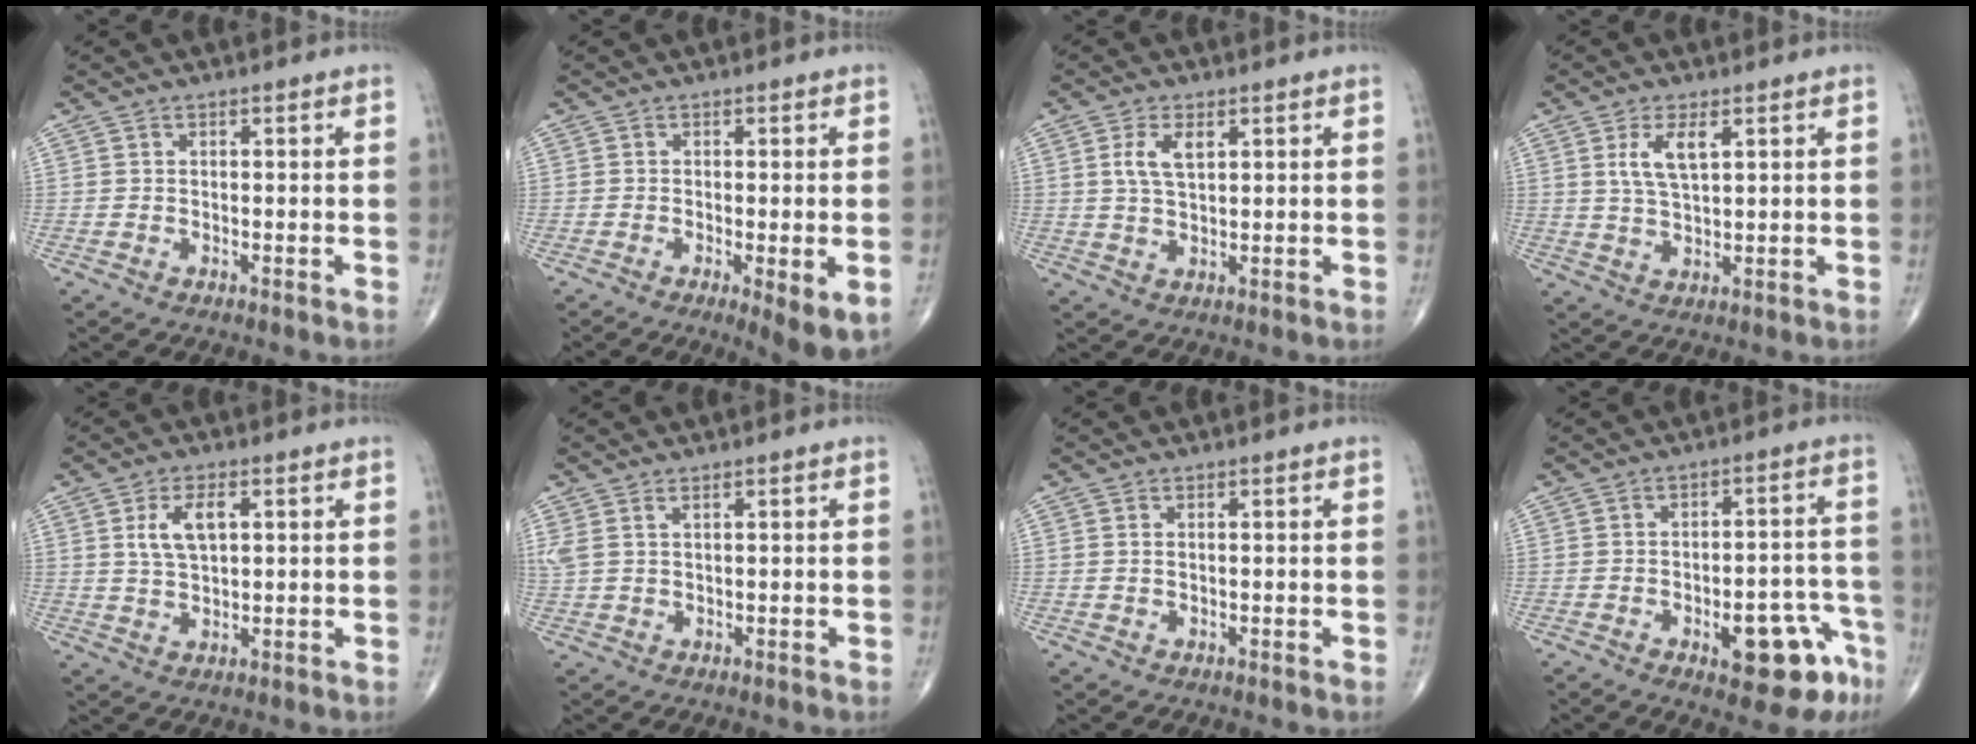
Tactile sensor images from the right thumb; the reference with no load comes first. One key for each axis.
{"total": 6.6, "fx": -2.1, "fy": 1.4, "fz": 6.1, "tx": -0.086, "ty": -0.018, "tz": -0.030}
{"total": 4.9, "fx": 1.7, "fy": 2.4, "fz": 3.9, "tx": -0.077, "ty": -0.001, "tz": 0.036}
{"total": 5.8, "fx": 2.2, "fy": 2.2, "fz": 4.8, "tx": -0.095, "ty": -0.008, "tz": 0.048}
{"total": 6.2, "fx": 1.9, "fy": 3.0, "fz": 5.1, "tx": -0.096, "ty": -0.002, "tz": 0.039}
{"total": 2.9, "fx": 1.5, "fy": 1.2, "fz": 2.2, "tx": -0.067, "ty": 0.011, "tz": 0.041}
{"total": 0.5, "fx": 0.2, "fy": 0.2, "fz": 0.4, "tx": -0.012, "ty": 0.003, "tz": 0.005}
{"total": 12.5, "fx": -6.1, "fy": 5.1, "fz": 9.6, "tx": -0.089, "ty": 0.047, "tz": -0.070}